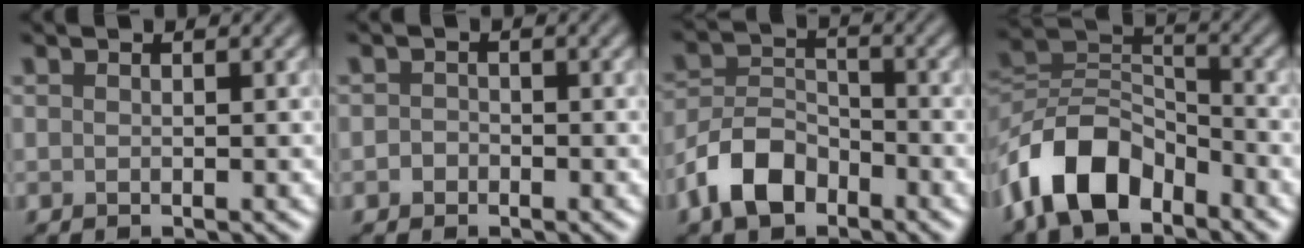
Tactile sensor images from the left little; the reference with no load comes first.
{"total": 1.0, "force": [-0.5, 0.8, 0.3], "torque": [-0.002, -0.002, -0.011]}
{"total": 5.4, "force": [-3.3, 3.2, 2.8], "torque": [-0.054, 0.004, -0.072]}
{"total": 9.0, "force": [-5.7, 4.8, 5.0], "torque": [-0.092, 0.008, -0.121]}